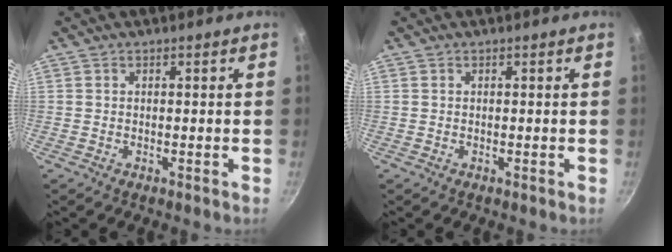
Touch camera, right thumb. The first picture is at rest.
{"total": 0.0}